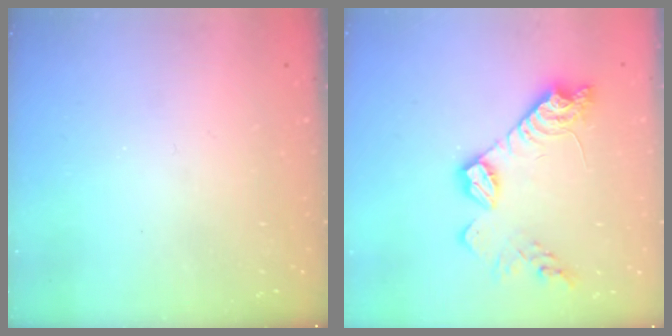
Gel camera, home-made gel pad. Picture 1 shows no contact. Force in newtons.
{"total": 13.2, "press": 13.2, "slide": 0.4}